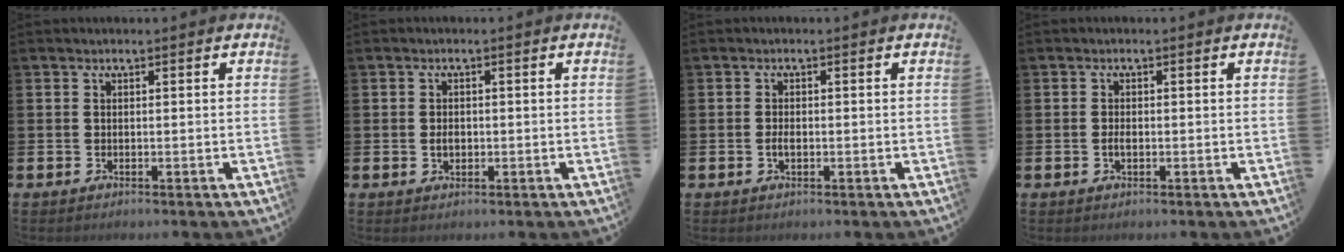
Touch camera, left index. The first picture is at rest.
{"total": 1.6, "force": [-0.2, 1.1, 1.1], "torque": [-0.022, 0.007, -0.006]}
{"total": 1.4, "force": [-0.3, 0.7, 1.1], "torque": [-0.022, 0.002, -0.007]}
{"total": 1.2, "force": [-0.3, 0.6, 1.0], "torque": [-0.019, 0.002, -0.007]}